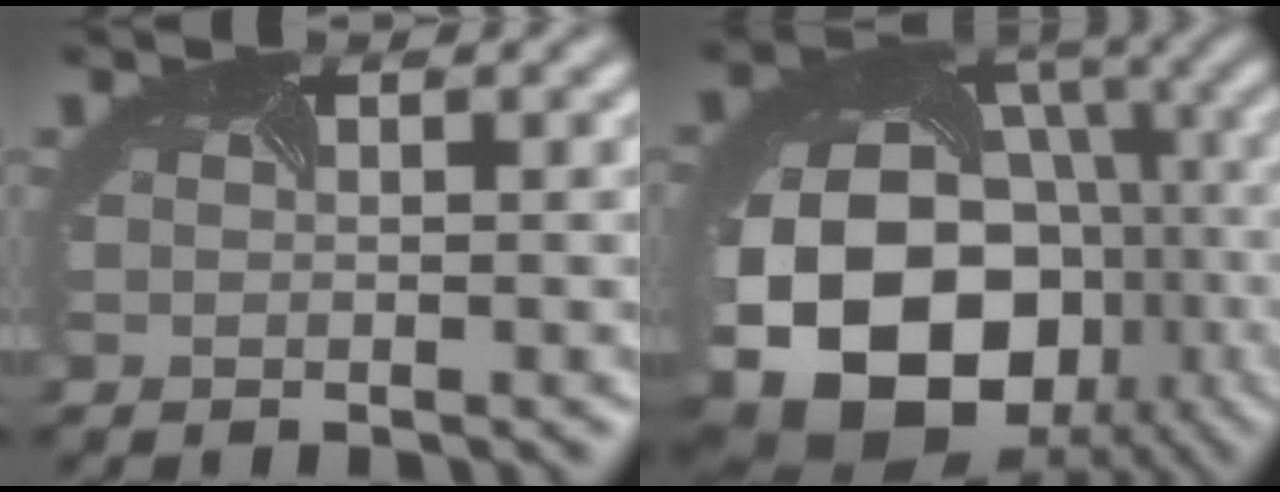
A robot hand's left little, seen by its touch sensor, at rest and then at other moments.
{"total": 20.6, "force": [-5.5, 16.0, 11.6], "torque": [-0.227, -0.055, -0.087]}